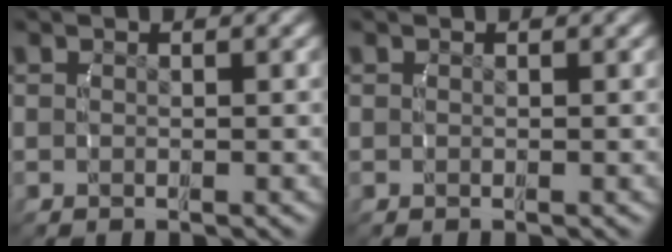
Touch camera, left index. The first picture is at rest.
{"total": 0.0}